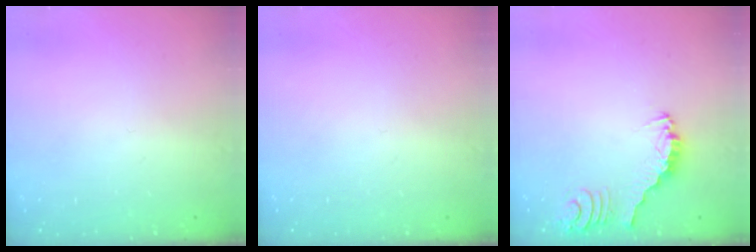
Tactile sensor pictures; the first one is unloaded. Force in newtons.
{"total": 0.0}
{"total": 2.7, "press": 2.7, "slide": 0.1}